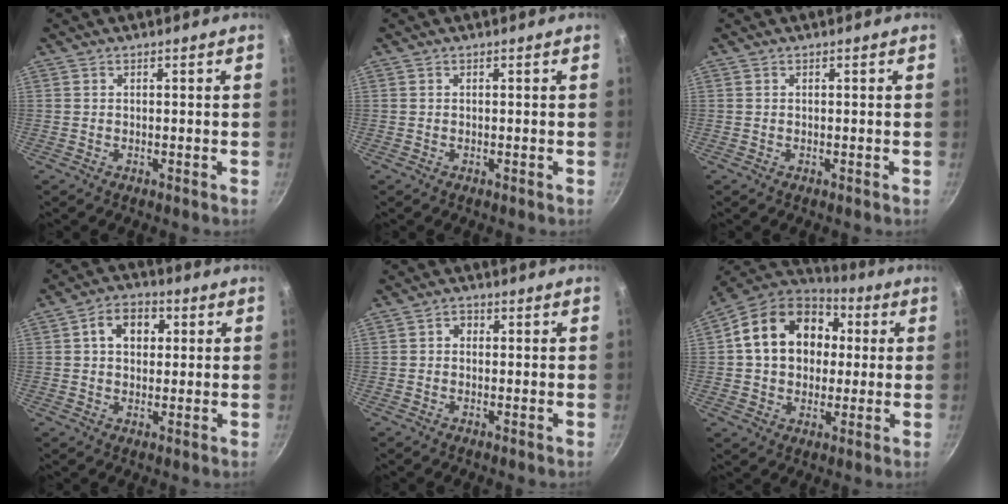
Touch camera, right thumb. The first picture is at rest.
{"total": 0.0}
{"total": 0.0}
{"total": 7.7, "force": [1.9, 5.7, 4.8], "torque": [-0.050, 0.010, 0.019]}
{"total": 1.9, "force": [0.1, 1.6, 1.0], "torque": [-0.011, 0.007, -0.002]}
{"total": 19.2, "force": [3.4, 14.8, 11.6], "torque": [-0.176, 0.029, 0.046]}